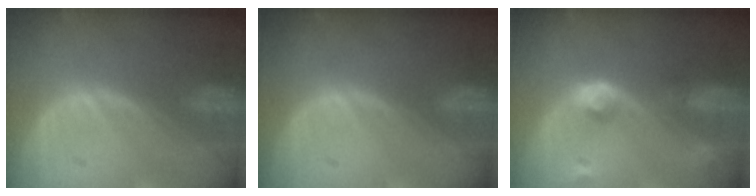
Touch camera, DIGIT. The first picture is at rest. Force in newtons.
{"total": 0.0}
{"total": 4.5, "press": 4.1, "slide": 1.8}